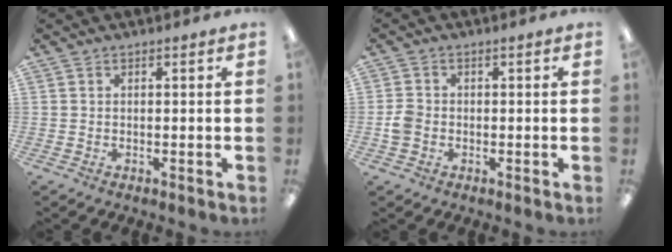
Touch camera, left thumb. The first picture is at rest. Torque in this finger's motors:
{"motor_torque": [-0.29, 0.39, 0.46, 0.04, 0.04]}